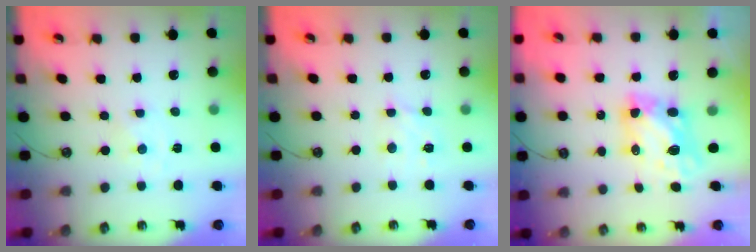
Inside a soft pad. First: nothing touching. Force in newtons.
{"total": 6.0, "press": 5.9, "slide": 1.1}
{"total": 6.3, "press": 6.3, "slide": 0.7}